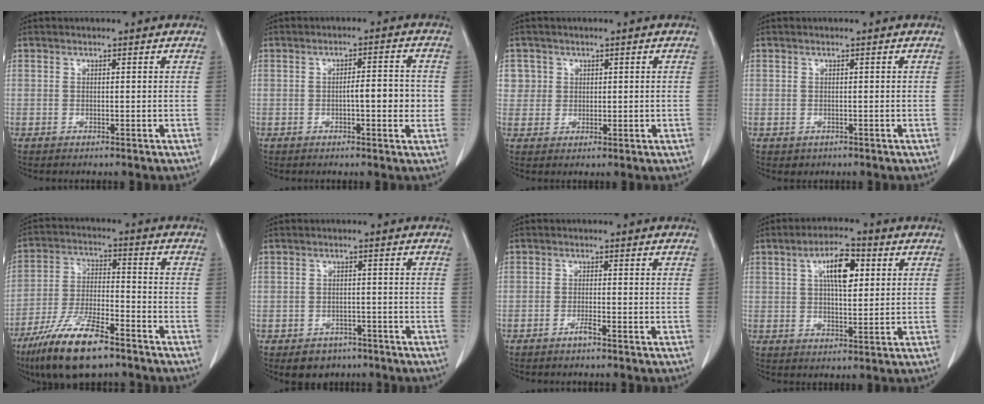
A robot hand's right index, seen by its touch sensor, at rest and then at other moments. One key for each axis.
{"total": 5.0, "fx": -0.6, "fy": 1.2, "fz": 4.8, "tx": -0.071, "ty": 0.006, "tz": -0.008}
{"total": 3.1, "fx": 1.1, "fy": 2.9, "fz": -0.2, "tx": 0.023, "ty": 0.002, "tz": 0.018}
{"total": 0.9, "fx": -0.2, "fy": 0.8, "fz": 0.1, "tx": -0.005, "ty": 0.003, "tz": 0.002}
{"total": 13.6, "fx": -9.4, "fy": 3.2, "fz": 9.4, "tx": -0.183, "ty": -0.020, "tz": -0.169}
{"total": 4.1, "fx": -2.6, "fy": 3.0, "fz": 0.7, "tx": -0.006, "ty": 0.009, "tz": -0.032}
{"total": 1.3, "fx": -1.0, "fy": -0.2, "fz": 0.9, "tx": -0.019, "ty": 0.000, "tz": -0.019}
{"total": 7.7, "fx": 2.5, "fy": 2.6, "fz": 6.8, "tx": -0.118, "ty": 0.011, "tz": 0.040}